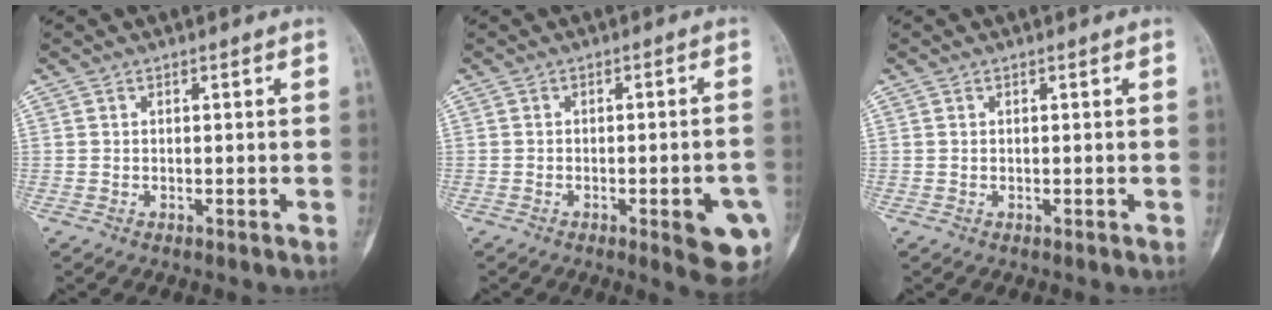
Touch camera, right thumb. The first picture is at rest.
{"total": 8.9, "force": [-3.0, 2.3, 8.1], "torque": [-0.081, 0.007, -0.030]}
{"total": 0.0}